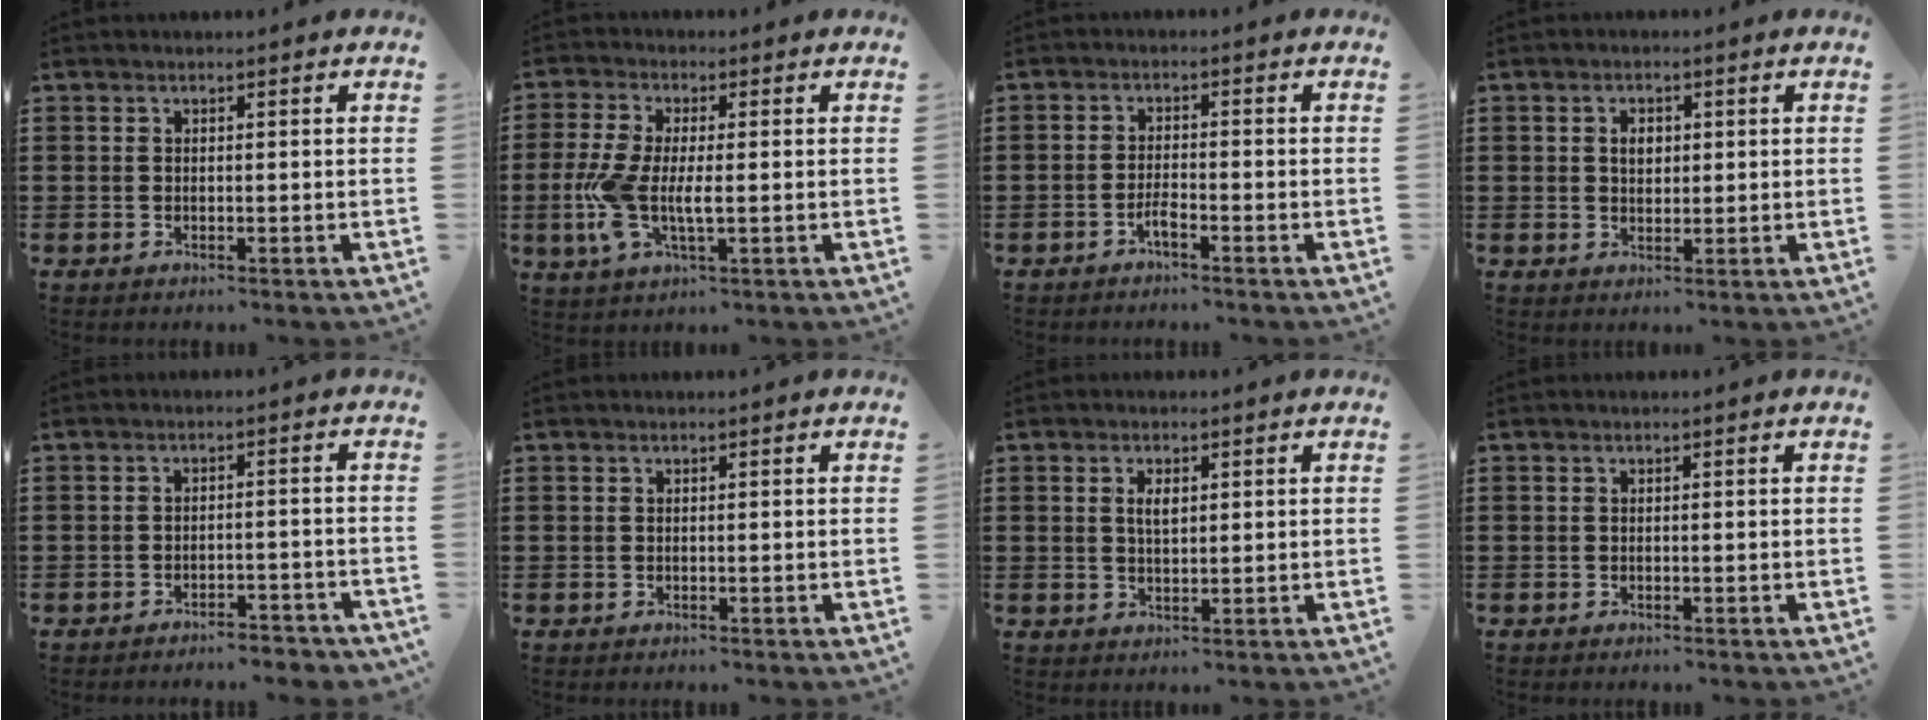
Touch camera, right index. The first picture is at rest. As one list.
[{"total": 7.2, "force": [-1.1, 2.9, 6.5], "torque": [-0.163, -0.013, -0.028]}, {"total": 2.1, "force": [-1.5, 0.3, 1.5], "torque": [-0.035, -0.002, -0.029]}, {"total": 2.4, "force": [0.4, 1.6, 1.7], "torque": [-0.038, 0.010, 0.007]}, {"total": 3.0, "force": [-2.9, 0.0, 0.5], "torque": [-0.013, -0.001, -0.061]}, {"total": 0.0}, {"total": 2.4, "force": [0.6, 1.0, 2.1], "torque": [-0.044, 0.006, 0.008]}, {"total": 0.0}]